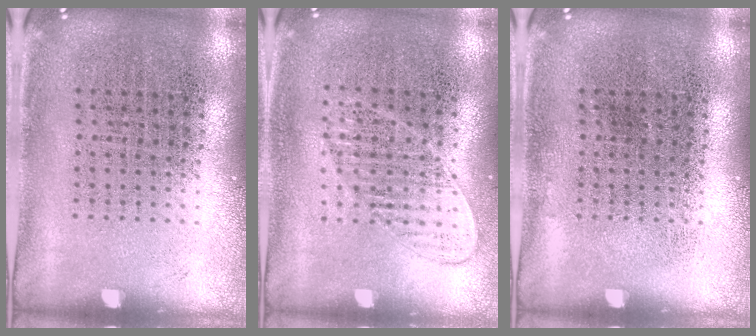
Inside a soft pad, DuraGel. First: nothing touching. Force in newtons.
{"total": 1.0, "press": 1.0, "slide": 0.3}
{"total": 0.0}